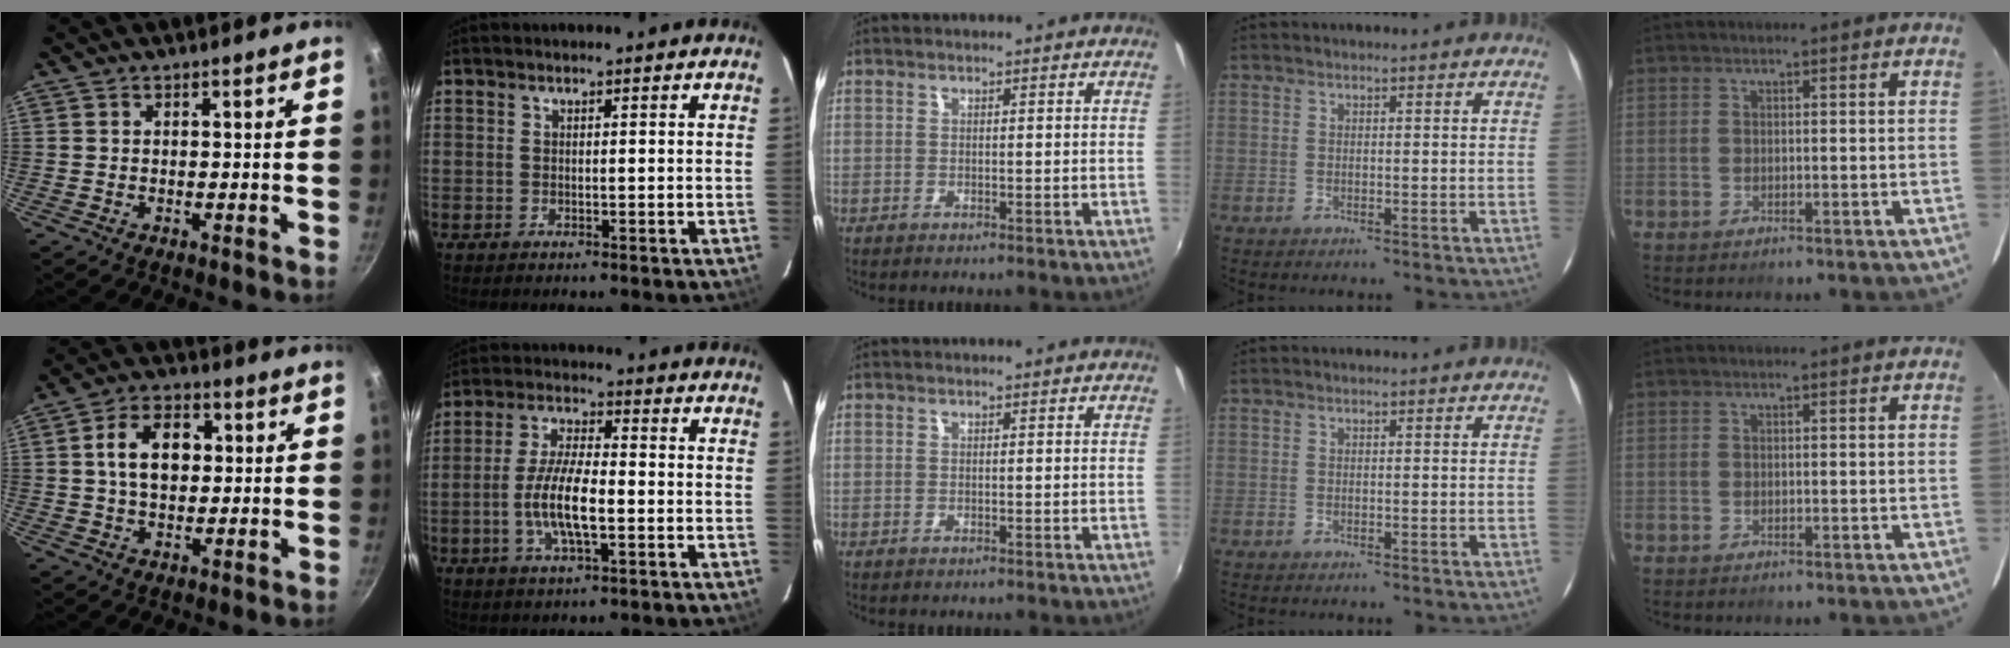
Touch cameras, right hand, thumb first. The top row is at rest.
{"thumb": {"total": 9.7, "force": [1.5, 6.6, 6.9], "torque": [-0.095, 0.011, 0.017]}, "index": {"total": 9.3, "force": [-2.3, 2.6, 8.7], "torque": [-0.173, 0.000, -0.046]}}